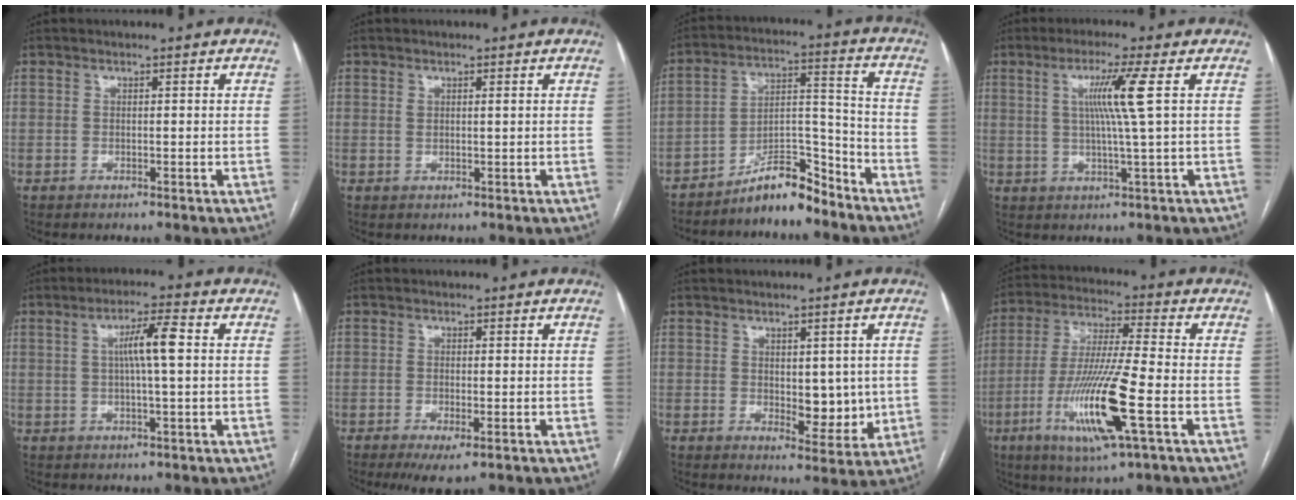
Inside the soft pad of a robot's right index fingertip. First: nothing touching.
{"total": 0.9, "force": [0.4, 0.3, 0.7], "torque": [-0.017, 0.004, 0.010]}
{"total": 8.8, "force": [-7.7, 2.1, 3.7], "torque": [-0.054, 0.031, -0.133]}
{"total": 6.7, "force": [1.6, -1.7, 6.3], "torque": [-0.116, 0.001, 0.034]}
{"total": 5.9, "force": [0.9, 0.3, 5.9], "torque": [-0.103, 0.010, 0.015]}
{"total": 4.0, "force": [-2.1, 1.0, 3.2], "torque": [-0.052, -0.009, -0.028]}
{"total": 6.2, "force": [0.2, 3.1, 5.3], "torque": [-0.061, -0.007, 0.013]}
{"total": 15.6, "force": [-5.2, 0.5, 14.7], "torque": [-0.297, -0.022, -0.095]}